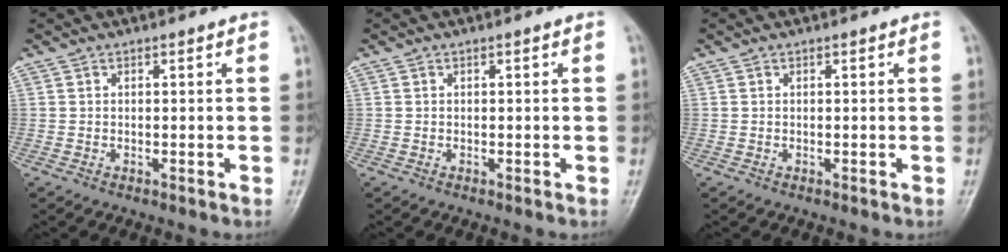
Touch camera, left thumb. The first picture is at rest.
{"total": 0.0}
{"total": 0.0}